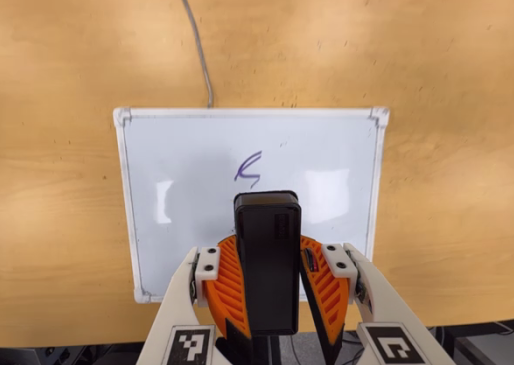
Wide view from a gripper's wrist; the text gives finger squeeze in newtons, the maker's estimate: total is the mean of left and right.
{"total": 11.2, "left": 11.0, "right": 11.4}